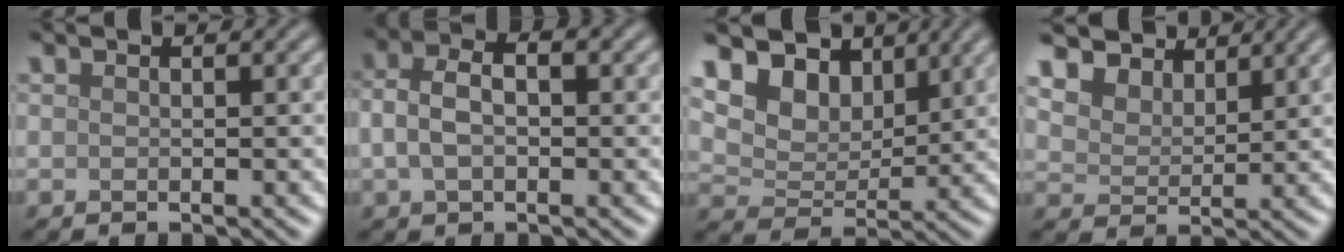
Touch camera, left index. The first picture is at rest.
{"total": 3.9, "force": [0.1, 2.4, 3.1], "torque": [-0.063, 0.008, -0.002]}
{"total": 9.4, "force": [5.8, 5.8, 4.6], "torque": [-0.106, 0.001, 0.099]}
{"total": 7.0, "force": [5.4, 3.8, 2.3], "torque": [-0.084, 0.000, 0.103]}